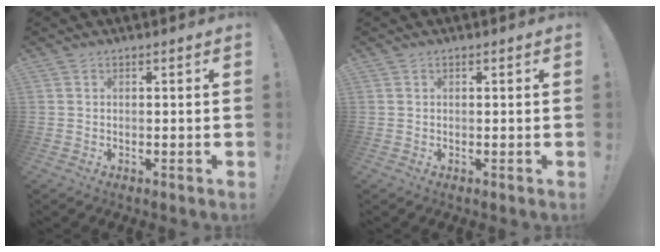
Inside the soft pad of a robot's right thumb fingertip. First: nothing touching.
{"total": 0.0}